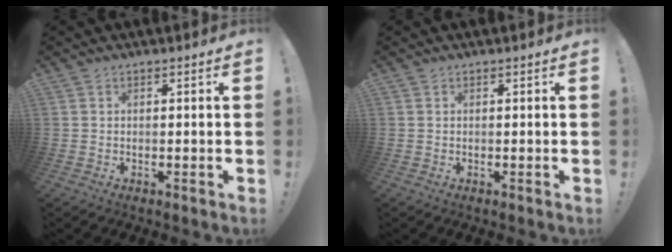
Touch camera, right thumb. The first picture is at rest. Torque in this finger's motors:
{"motor_torque": [0.09, -0.02, 0.17, -0.03, -0.01]}